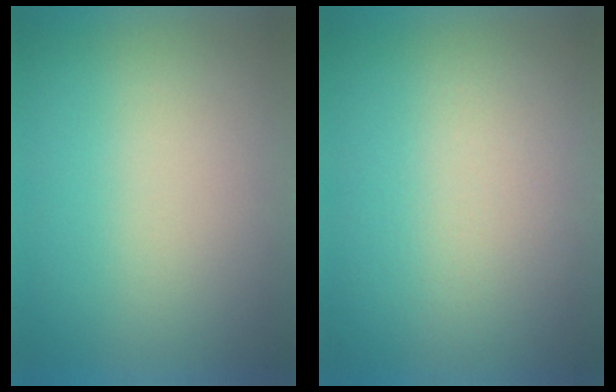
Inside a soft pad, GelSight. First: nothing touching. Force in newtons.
{"total": 2.5}